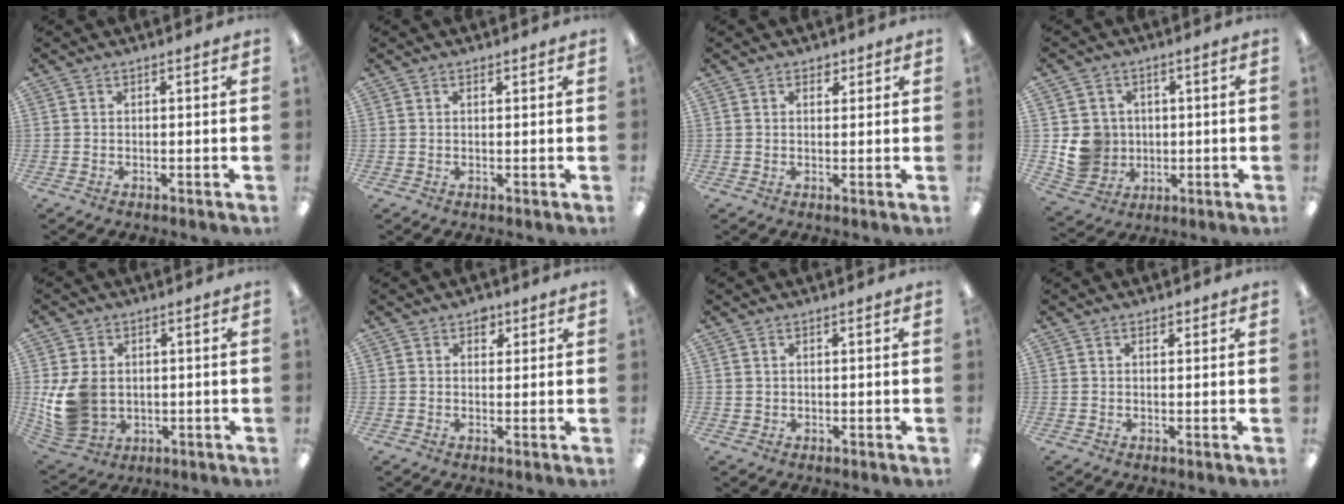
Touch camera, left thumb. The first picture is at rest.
{"total": 0.7, "force": [0.4, 0.3, 0.4], "torque": [0.000, -0.003, 0.006]}
{"total": 2.1, "force": [1.3, 1.4, 1.0], "torque": [-0.005, -0.004, 0.019]}
{"total": 8.6, "force": [0.0, 8.4, 2.2], "torque": [-0.049, 0.007, 0.012]}
{"total": 11.6, "force": [0.0, 9.4, 6.8], "torque": [-0.161, 0.004, 0.002]}
{"total": 2.6, "force": [1.5, 1.8, 1.0], "torque": [0.002, -0.006, 0.021]}
{"total": 0.7, "force": [0.4, 0.6, 0.0], "torque": [-0.001, 0.002, 0.008]}
{"total": 1.2, "force": [0.7, 0.8, 0.6], "torque": [-0.005, -0.002, 0.011]}